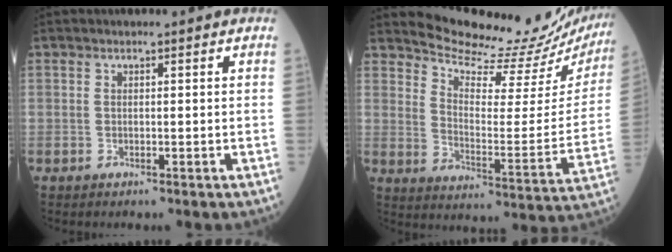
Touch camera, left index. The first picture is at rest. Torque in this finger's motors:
{"motor_torque": [0.94, -1.20, -0.01, -0.03]}